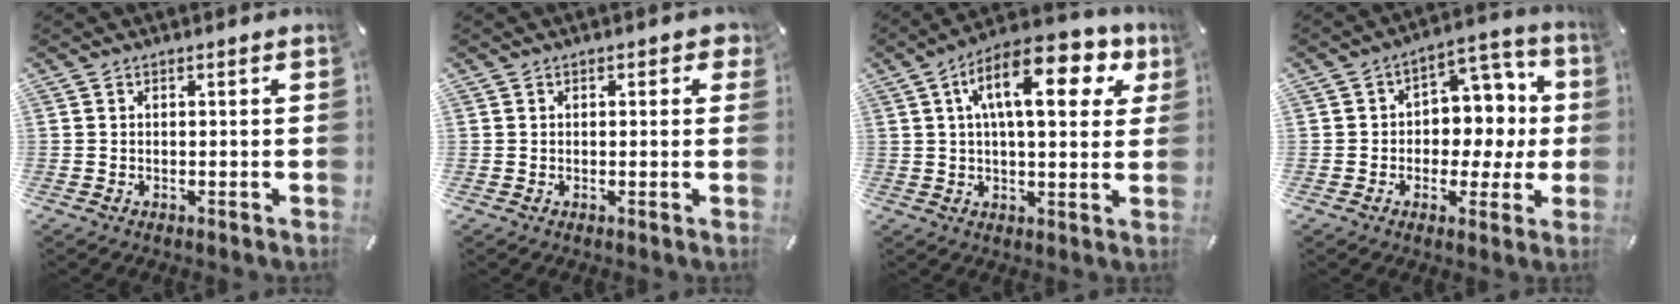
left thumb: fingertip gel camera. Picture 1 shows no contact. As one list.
[{"total": 1.5, "force": [0.4, 1.2, 0.8], "torque": [-0.001, 0.000, 0.002]}, {"total": 17.2, "force": [7.0, 7.4, 13.9], "torque": [-0.218, -0.013, 0.111]}, {"total": 10.3, "force": [-0.2, 8.5, 5.8], "torque": [-0.063, -0.001, 0.001]}]